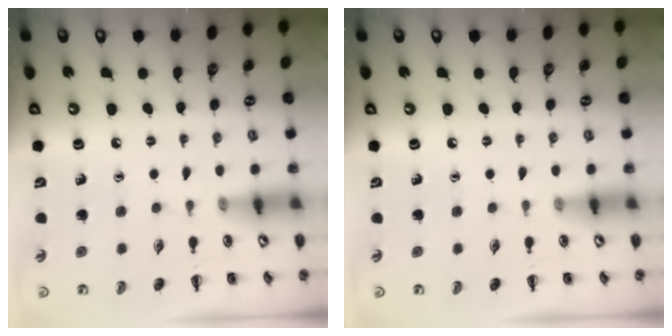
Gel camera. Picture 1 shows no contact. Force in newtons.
{"total": 0.0}